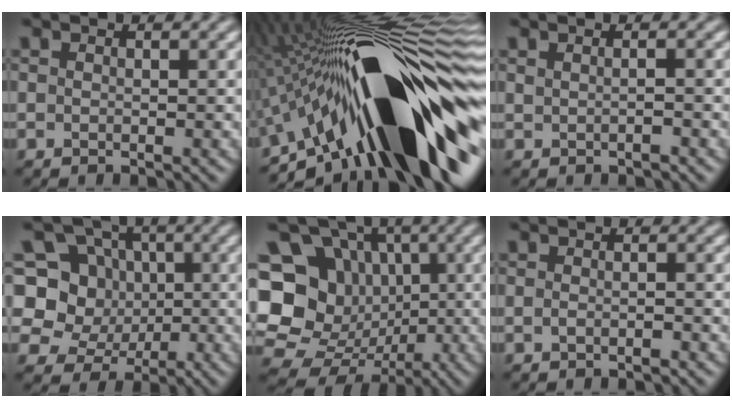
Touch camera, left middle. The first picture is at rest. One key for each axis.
{"total": 18.5, "fx": -2.3, "fy": 7.0, "fz": 17.0, "tx": -0.238, "ty": 0.023, "tz": -0.066}
{"total": 0.9, "fx": 0.0, "fy": 0.3, "fz": 0.8, "tx": -0.013, "ty": -0.002, "tz": -0.005}
{"total": 9.9, "fx": 0.2, "fy": 9.2, "fz": 3.7, "tx": -0.095, "ty": 0.036, "tz": -0.031}
{"total": 19.8, "fx": 0.0, "fy": 18.5, "fz": 7.1, "tx": -0.179, "ty": 0.016, "tz": -0.022}
{"total": 0.9, "fx": -0.5, "fy": 0.3, "fz": 0.7, "tx": -0.015, "ty": 0.000, "tz": -0.011}